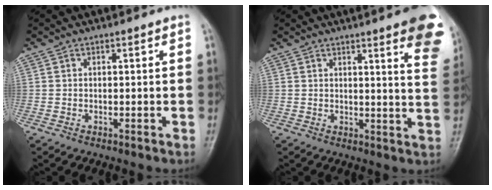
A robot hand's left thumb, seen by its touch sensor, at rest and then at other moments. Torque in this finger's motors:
{"motor_torque": [1.64, 0.95, 1.11, -1.00, 0.02]}